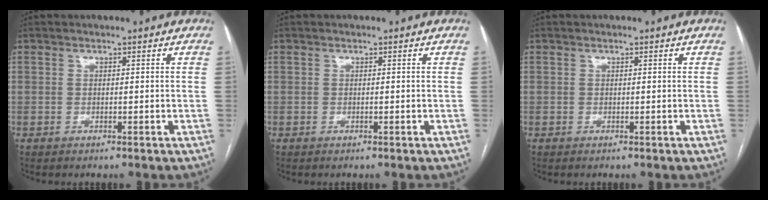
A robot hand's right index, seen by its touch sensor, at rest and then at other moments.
{"total": 0.0}
{"total": 0.0}